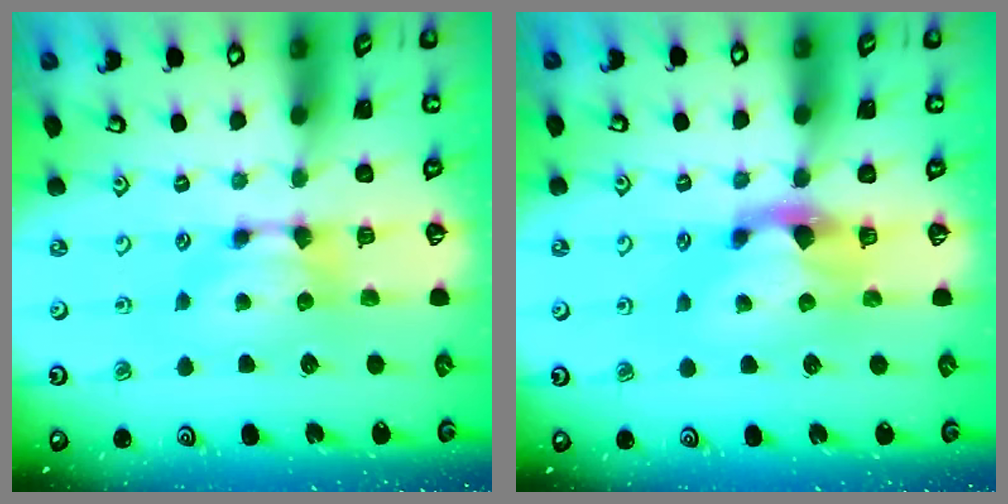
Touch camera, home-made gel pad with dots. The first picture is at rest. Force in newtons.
{"total": 2.3, "press": 1.9, "slide": 1.2}